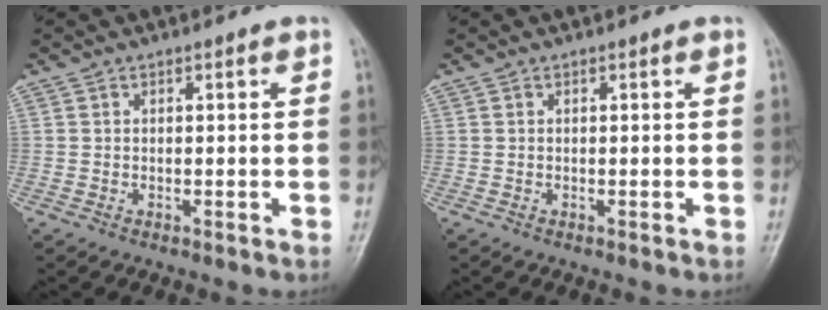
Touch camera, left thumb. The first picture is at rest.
{"total": 0.0}